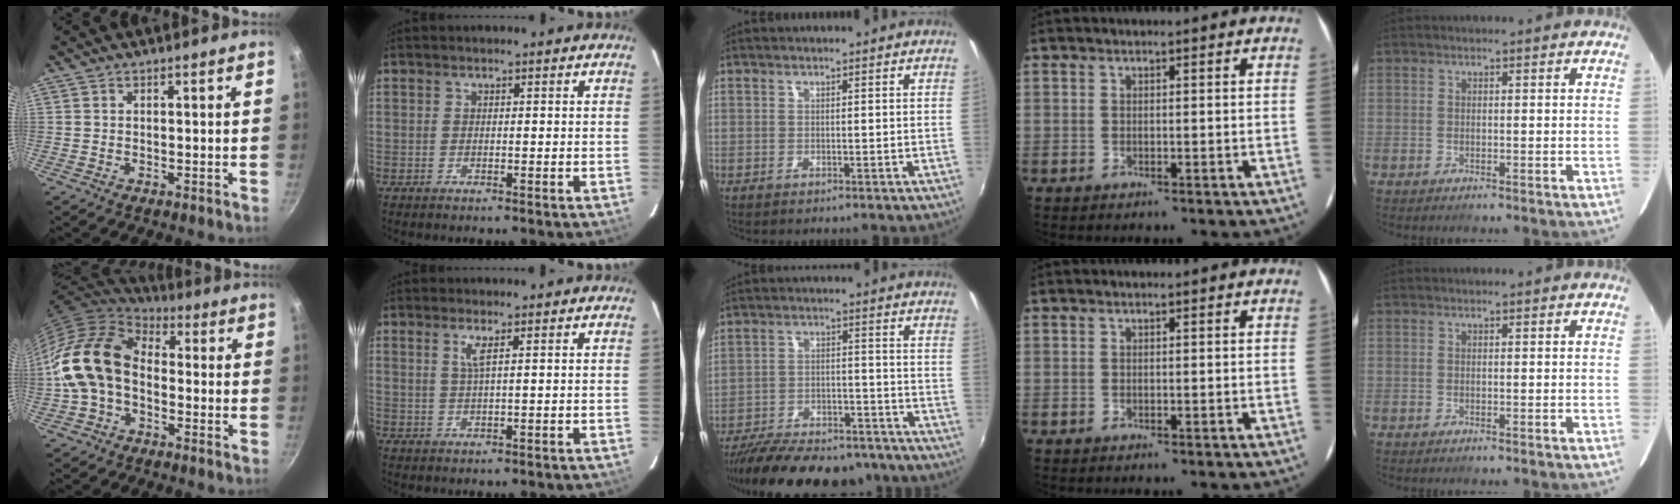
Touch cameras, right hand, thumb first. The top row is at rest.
{"thumb": {"total": 14.8, "force": [-2.0, 10.5, 10.3], "torque": [-0.167, 0.042, -0.054]}, "index": {"total": 2.1, "force": [0.9, -0.3, 1.9], "torque": [-0.038, -0.003, 0.018]}, "middle": {"total": 22.6, "force": [-19.2, 7.3, 9.3], "torque": [-0.185, -0.008, -0.262]}}